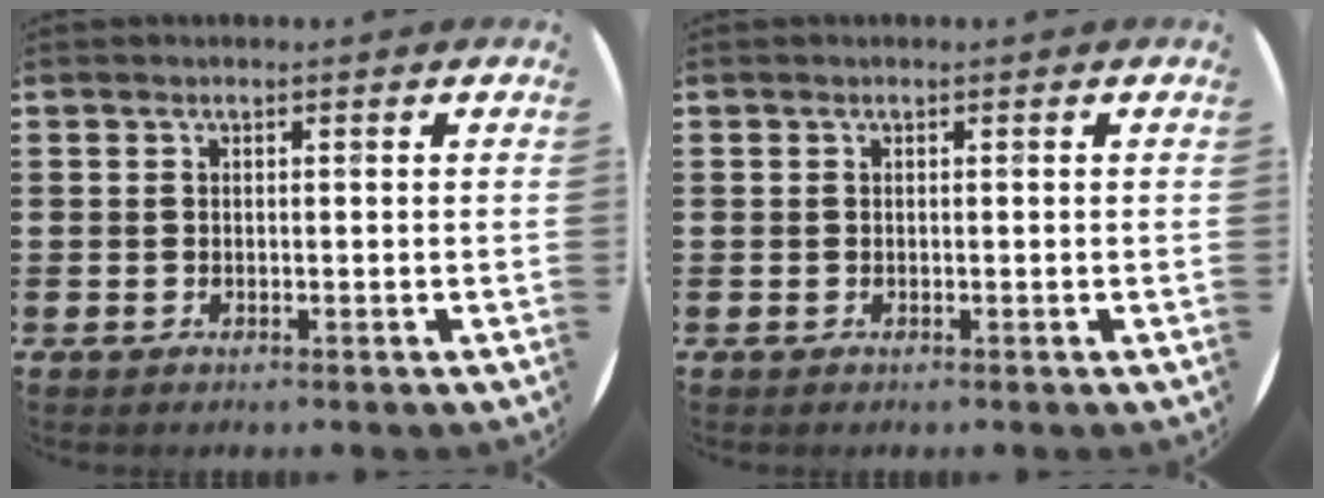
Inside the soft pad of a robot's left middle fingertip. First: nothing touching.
{"total": 0.0}